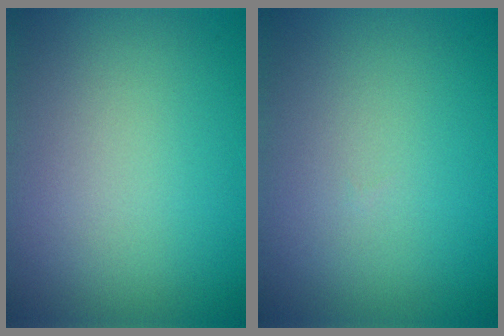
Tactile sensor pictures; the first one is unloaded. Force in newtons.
{"total": 0.0}